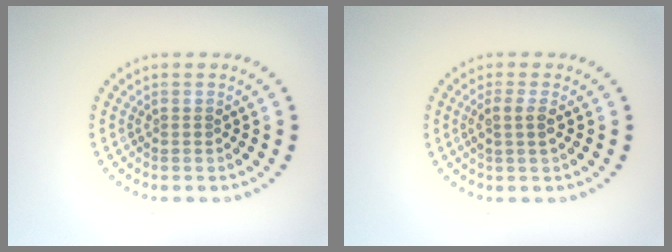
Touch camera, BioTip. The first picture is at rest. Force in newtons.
{"total": 1.6, "press": 1.4, "slide": 0.8}